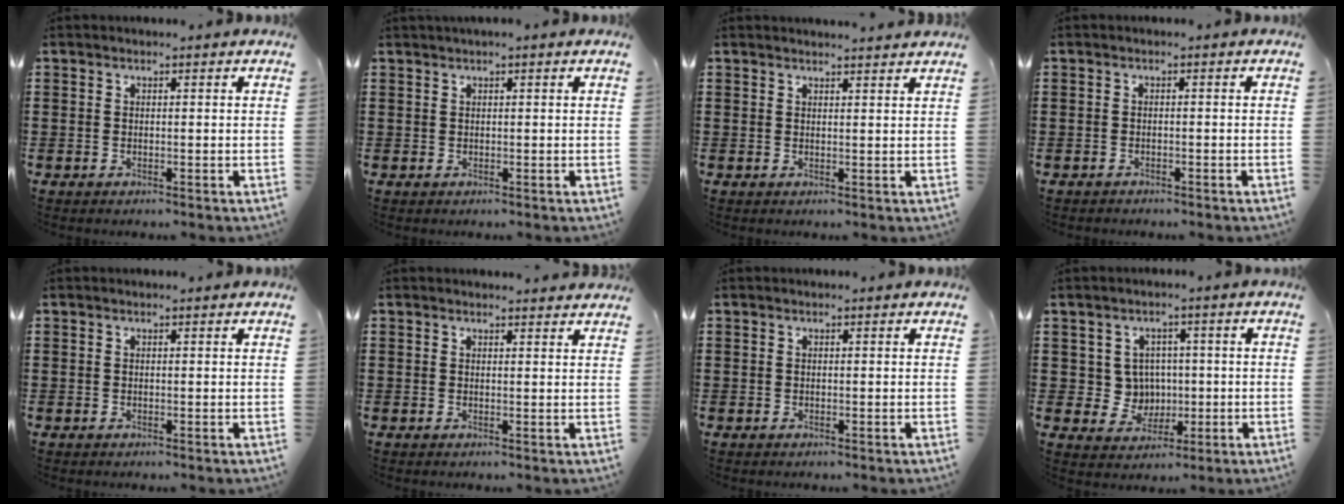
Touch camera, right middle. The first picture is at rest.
{"total": 0.6, "force": [0.5, 0.2, 0.2], "torque": [-0.005, 0.000, 0.009]}
{"total": 1.6, "force": [1.6, -0.3, -0.1], "torque": [-0.002, -0.002, 0.031]}
{"total": 0.7, "force": [-0.6, 0.3, -0.2], "torque": [0.002, 0.001, -0.014]}
{"total": 0.0}
{"total": 1.2, "force": [1.2, 0.0, 0.0], "torque": [0.005, -0.006, 0.022]}
{"total": 0.0}
{"total": 5.0, "force": [0.3, 4.9, 0.9], "torque": [-0.033, 0.009, 0.004]}